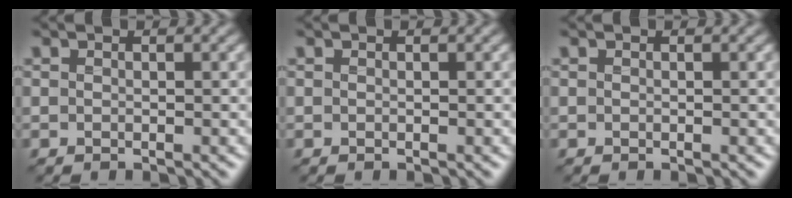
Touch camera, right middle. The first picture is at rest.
{"total": 0.0}
{"total": 0.0}